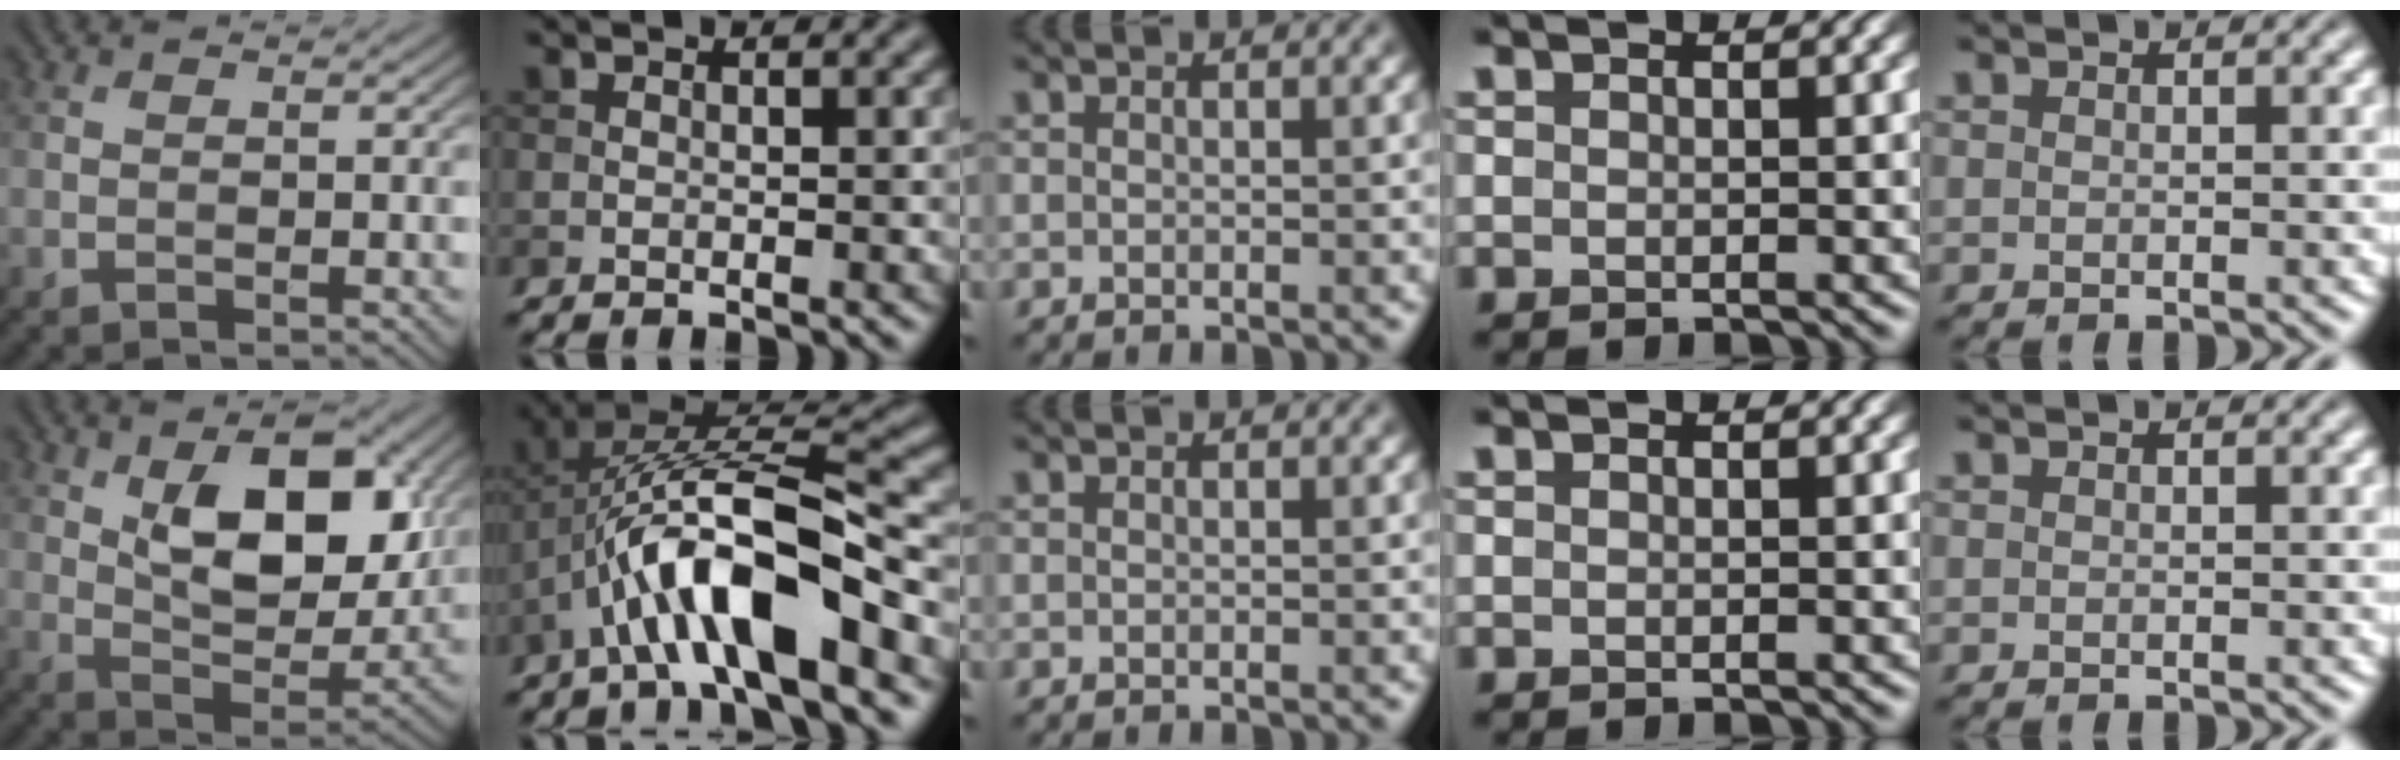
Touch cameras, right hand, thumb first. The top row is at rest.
{"thumb": {"total": 13.3, "force": [4.4, 7.0, 10.4], "torque": [-0.167, -0.014, 0.080]}, "index": {"total": 11.0, "force": [-4.0, 3.5, 9.7], "torque": [-0.178, 0.013, -0.070]}}